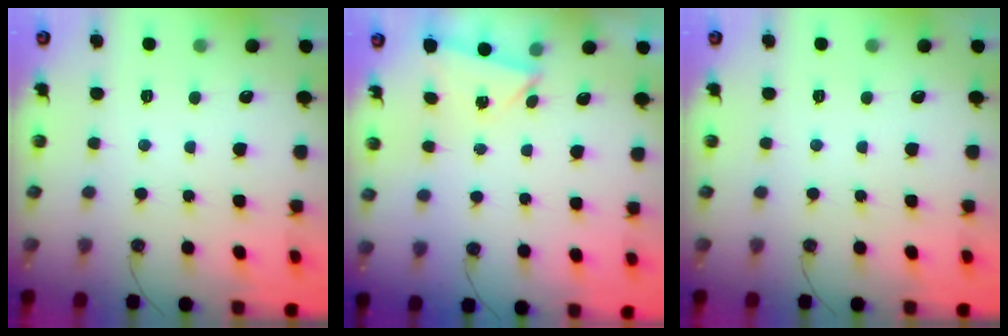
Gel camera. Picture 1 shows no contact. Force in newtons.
{"total": 1.9, "press": 1.4, "slide": 1.4}
{"total": 0.0}